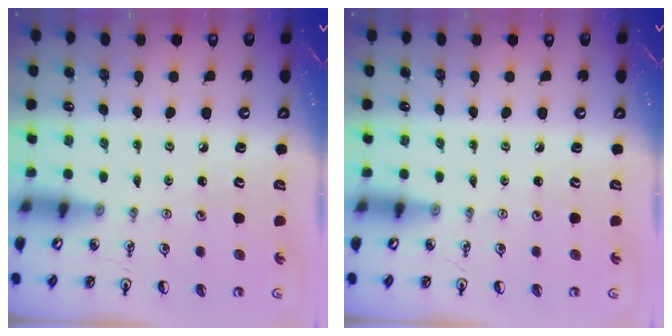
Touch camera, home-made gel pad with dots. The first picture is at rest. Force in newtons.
{"total": 0.0}